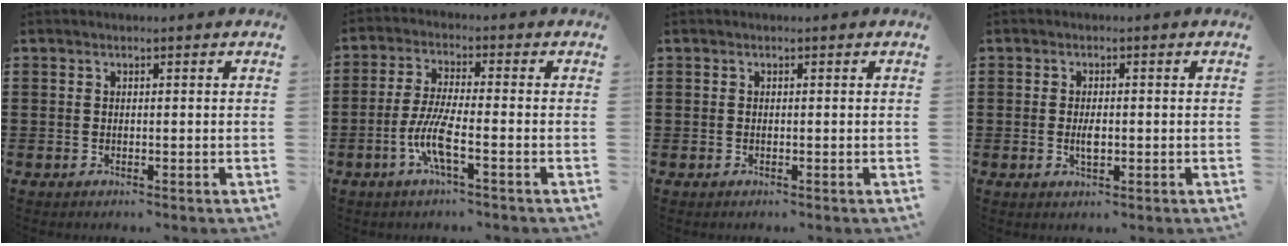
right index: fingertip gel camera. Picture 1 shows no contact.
{"total": 6.9, "force": [-2.8, 1.1, 6.2], "torque": [-0.145, -0.015, -0.061]}
{"total": 0.0}
{"total": 2.6, "force": [-0.3, 1.0, 2.4], "torque": [-0.044, 0.000, -0.006]}